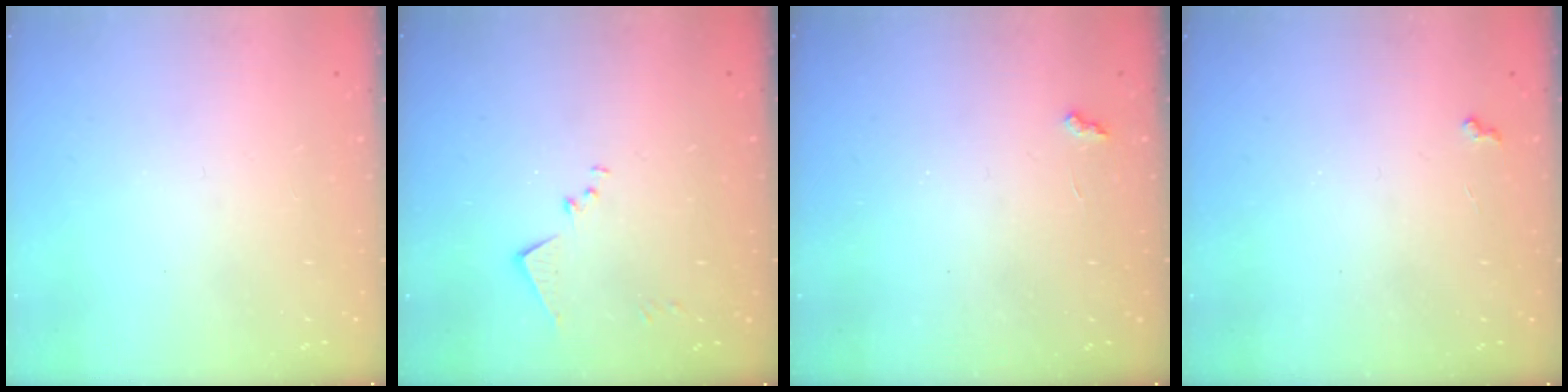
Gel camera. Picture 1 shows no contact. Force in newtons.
{"total": 7.9, "press": 7.9, "slide": 0.5}
{"total": 2.3, "press": 2.3, "slide": 0.5}
{"total": 3.6, "press": 3.6, "slide": 0.5}